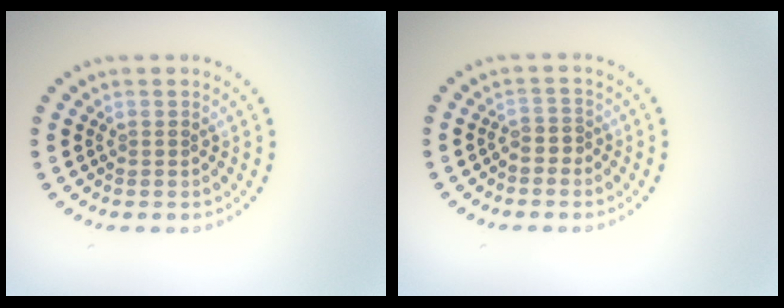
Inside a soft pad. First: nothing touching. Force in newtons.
{"total": 1.2, "press": 0.8, "slide": 0.8}